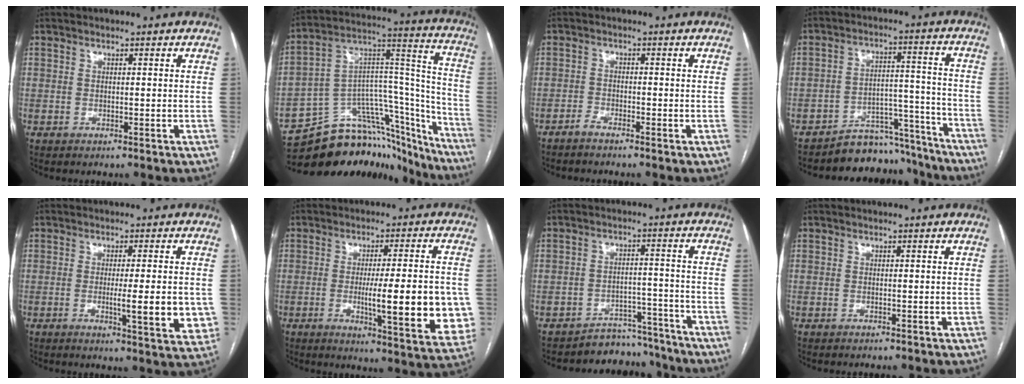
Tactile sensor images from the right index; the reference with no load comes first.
{"total": 25.3, "force": [-21.6, 9.7, 8.9], "torque": [-0.080, 0.068, -0.316]}
{"total": 1.5, "force": [-1.4, 0.0, 0.5], "torque": [-0.011, -0.001, -0.029]}
{"total": 11.2, "force": [-10.3, 4.2, 0.0], "torque": [0.034, 0.064, -0.151]}
{"total": 9.0, "force": [-1.4, 1.4, 8.8], "torque": [-0.109, -0.012, -0.017]}
{"total": 15.9, "force": [-2.2, 2.2, 15.6], "torque": [-0.178, -0.010, -0.022]}
{"total": 7.7, "force": [-7.0, 3.0, -1.2], "torque": [0.037, 0.047, -0.098]}
{"total": 0.5, "force": [-0.1, 0.1, 0.5], "torque": [-0.012, -0.001, 0.001]}